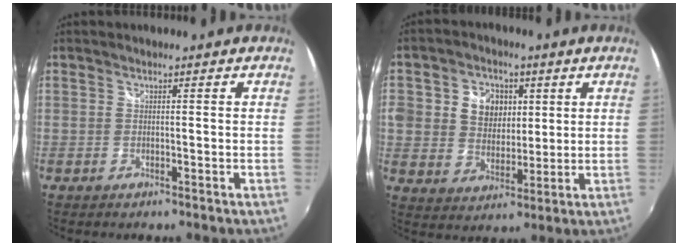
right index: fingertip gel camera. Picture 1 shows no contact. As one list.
[{"total": 14.5, "force": [3.1, 12.4, 6.8], "torque": [-0.183, 0.037, 0.061]}]